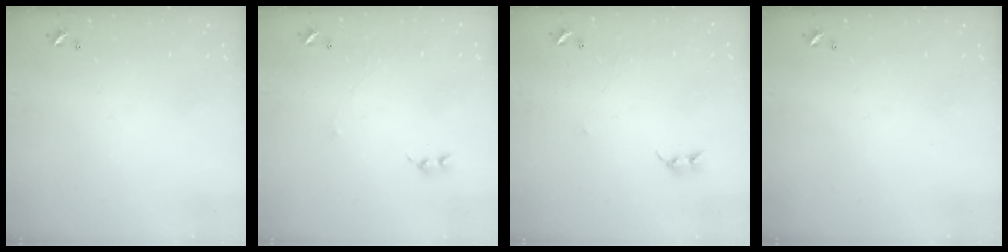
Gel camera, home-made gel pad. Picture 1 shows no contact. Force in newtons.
{"total": 1.1, "press": 0.9, "slide": 0.6}
{"total": 2.4, "press": 2.4, "slide": 0.2}
{"total": 0.0}